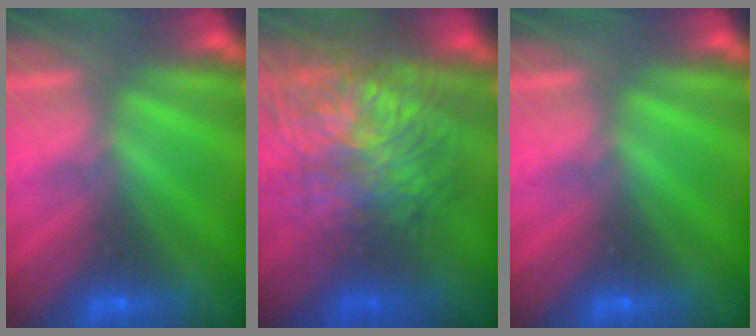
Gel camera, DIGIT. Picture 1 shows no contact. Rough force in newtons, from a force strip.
{"total": 7.3}
{"total": 0.0}